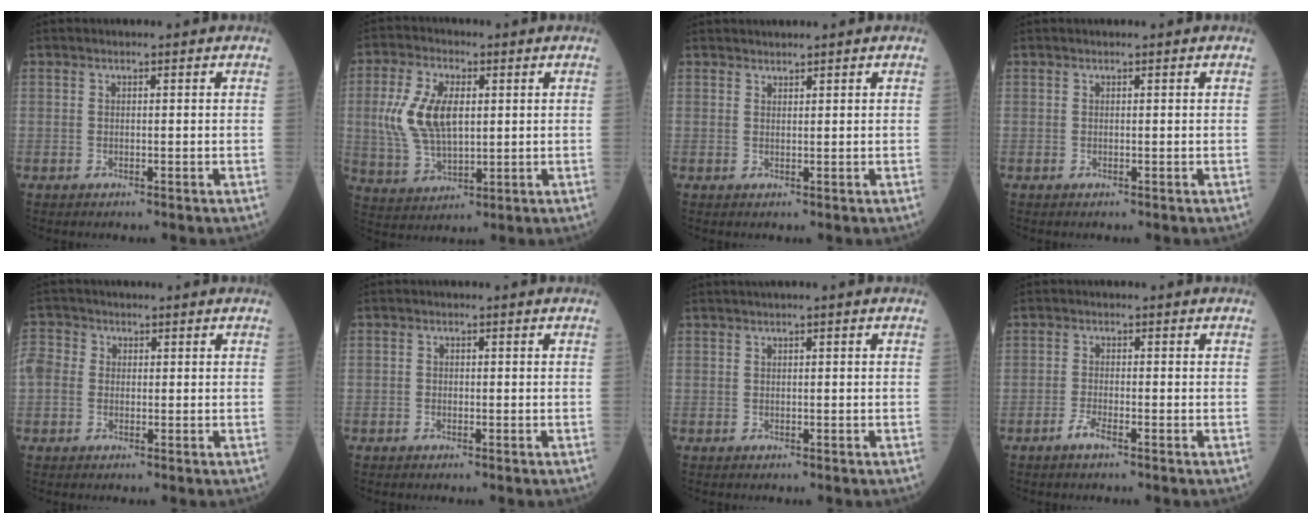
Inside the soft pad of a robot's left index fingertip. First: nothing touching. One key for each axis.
{"total": 10.1, "fx": 1.4, "fy": 5.0, "fz": 8.6, "tx": -0.199, "ty": 0.006, "tz": 0.033}
{"total": 1.2, "fx": 1.2, "fy": -0.1, "fz": 0.1, "tx": -0.003, "ty": 0.012, "tz": 0.027}
{"total": 0.0}
{"total": 4.9, "fx": 0.1, "fy": 4.3, "fz": 2.3, "tx": -0.068, "ty": 0.021, "tz": -0.001}
{"total": 1.1, "fx": -0.7, "fy": 0.8, "fz": 0.1, "tx": -0.002, "ty": 0.001, "tz": -0.015}
{"total": 0.7, "fx": 0.3, "fy": -0.1, "fz": 0.6, "tx": -0.014, "ty": 0.006, "tz": 0.010}
{"total": 1.8, "fx": -1.3, "fy": 0.1, "fz": 1.1, "tx": -0.031, "ty": -0.003, "tz": -0.027}